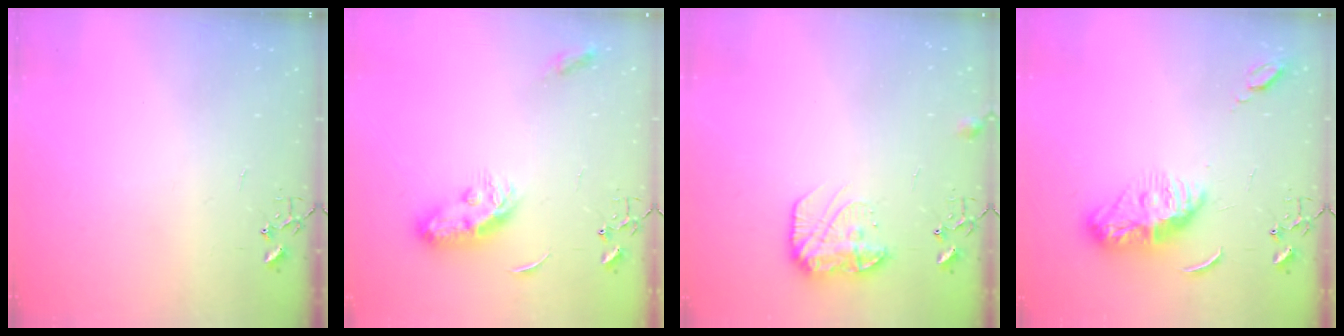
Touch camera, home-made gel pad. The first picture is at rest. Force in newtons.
{"total": 10.4, "press": 10.4, "slide": 0.1}
{"total": 12.8, "press": 12.8, "slide": 0.7}
{"total": 11.3, "press": 11.3, "slide": 0.3}